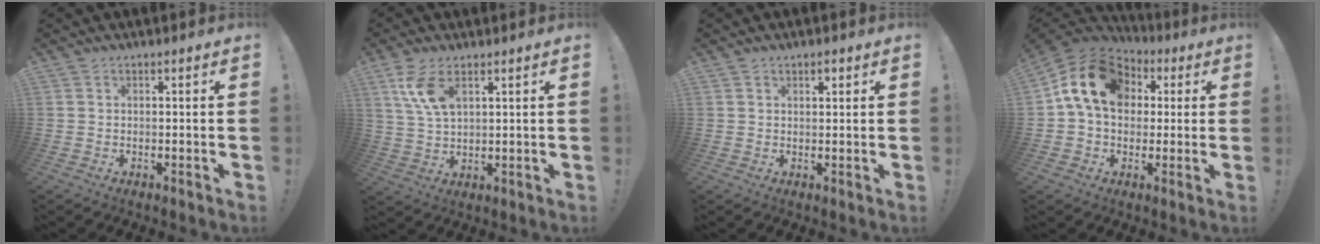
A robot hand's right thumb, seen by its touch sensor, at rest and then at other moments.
{"total": 8.9, "force": [4.6, 4.0, 6.5], "torque": [-0.139, -0.015, 0.085]}
{"total": 1.6, "force": [1.0, 0.9, 0.9], "torque": [-0.004, -0.004, 0.015]}
{"total": 16.1, "force": [4.0, 11.9, 10.2], "torque": [-0.164, 0.005, 0.079]}